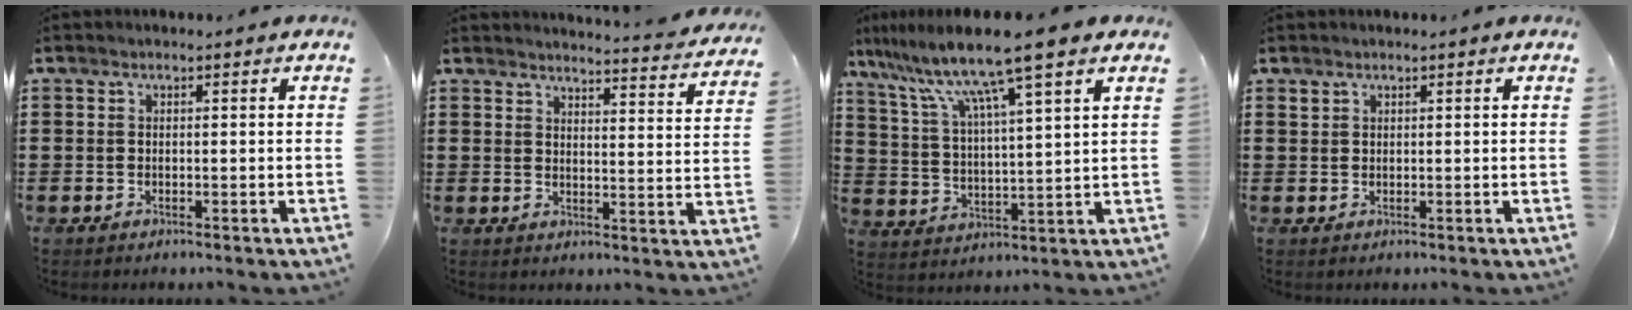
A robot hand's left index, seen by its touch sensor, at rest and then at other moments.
{"total": 3.6, "force": [3.5, -0.6, 0.6], "torque": [-0.020, -0.032, 0.056]}
{"total": 10.8, "force": [8.2, -0.2, 7.1], "torque": [-0.165, -0.037, 0.132]}
{"total": 0.9, "force": [0.8, 0.5, 0.1], "torque": [-0.005, 0.002, 0.016]}